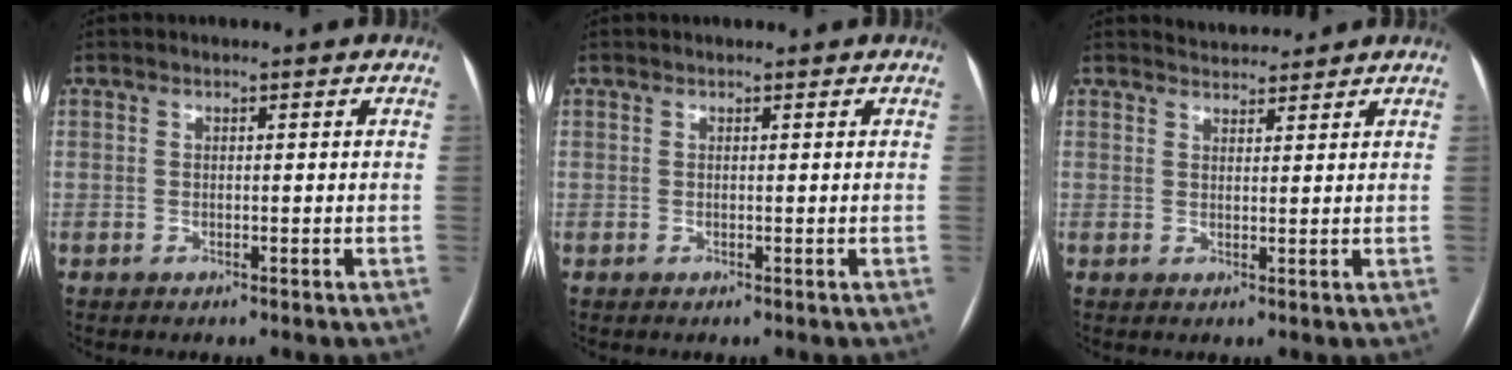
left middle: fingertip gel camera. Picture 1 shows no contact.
{"total": 0.6, "force": [0.5, 0.2, 0.1], "torque": [-0.009, 0.009, 0.011]}
{"total": 3.2, "force": [3.2, 0.4, 0.1], "torque": [-0.010, 0.014, 0.053]}